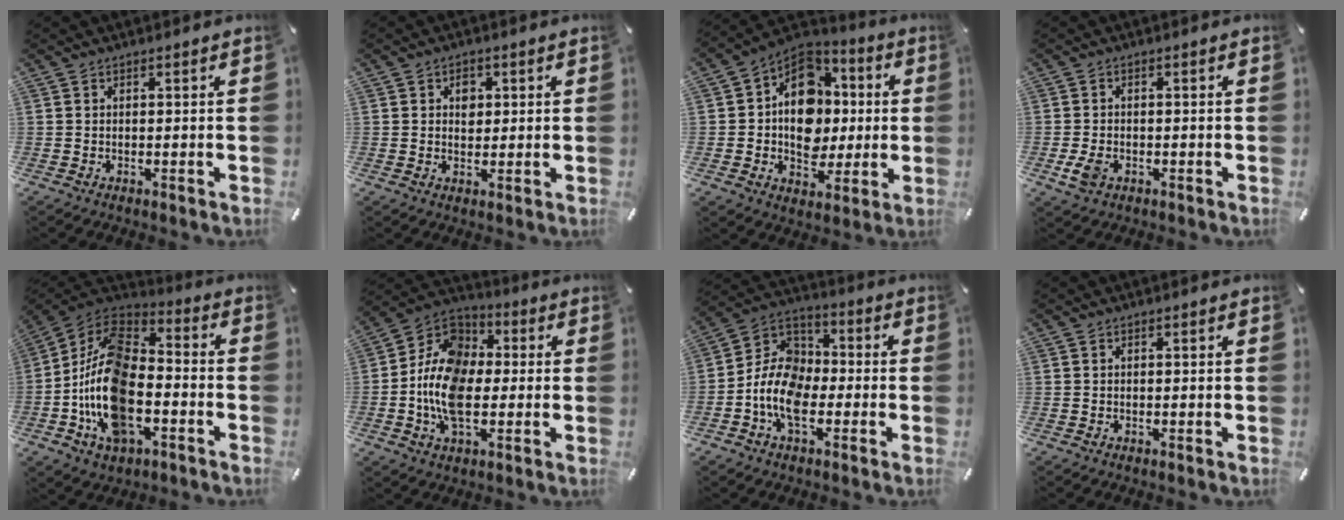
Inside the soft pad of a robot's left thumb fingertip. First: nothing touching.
{"total": 3.7, "force": [0.9, 2.9, 2.1], "torque": [-0.013, -0.006, 0.006]}
{"total": 15.2, "force": [-0.5, 12.5, 8.6], "torque": [-0.130, 0.006, -0.003]}
{"total": 3.6, "force": [-1.3, 2.3, 2.4], "torque": [-0.060, -0.002, -0.025]}
{"total": 19.9, "force": [-7.0, 11.4, 14.7], "torque": [-0.315, 0.023, -0.125]}
{"total": 14.1, "force": [-3.3, 9.6, 9.8], "torque": [-0.231, 0.013, -0.065]}
{"total": 11.4, "force": [-4.9, 7.6, 6.9], "torque": [-0.158, 0.014, -0.095]}
{"total": 0.0}